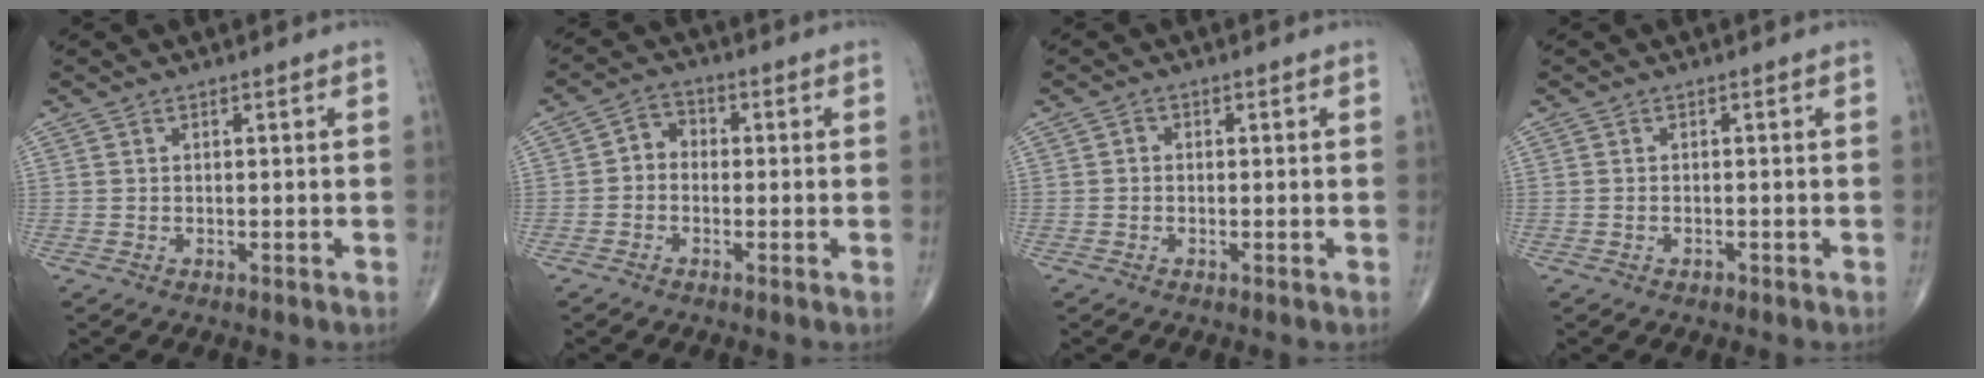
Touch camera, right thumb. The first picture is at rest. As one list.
[{"total": 3.9, "force": [-0.6, 3.3, 2.1], "torque": [-0.016, 0.017, -0.026]}, {"total": 1.0, "force": [-0.2, 0.9, 0.4], "torque": [0.001, 0.003, -0.008]}, {"total": 0.6, "force": [-0.4, 0.5, 0.2], "torque": [-0.003, 0.007, -0.005]}]